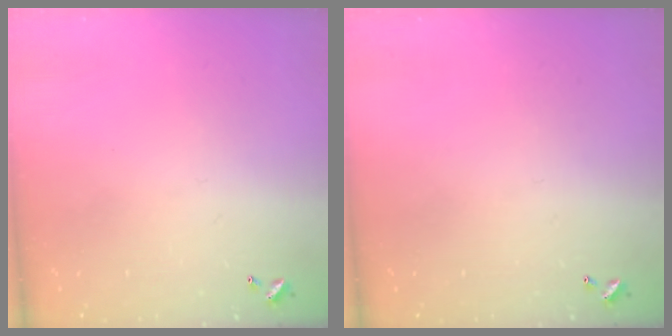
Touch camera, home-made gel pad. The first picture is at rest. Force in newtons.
{"total": 0.0}